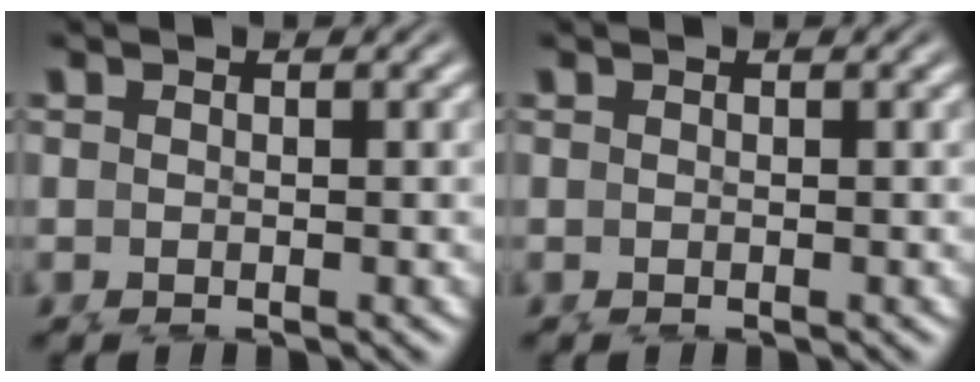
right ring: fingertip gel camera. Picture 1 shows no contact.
{"total": 0.0}